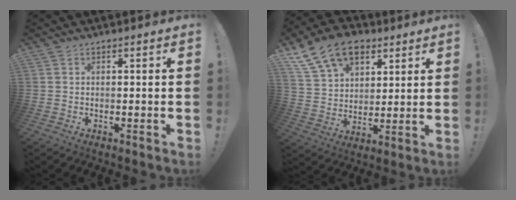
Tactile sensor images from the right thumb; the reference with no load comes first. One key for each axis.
{"total": 16.5, "fx": 9.1, "fy": 11.0, "fz": 8.4, "tx": -0.138, "ty": -0.046, "tz": 0.173}